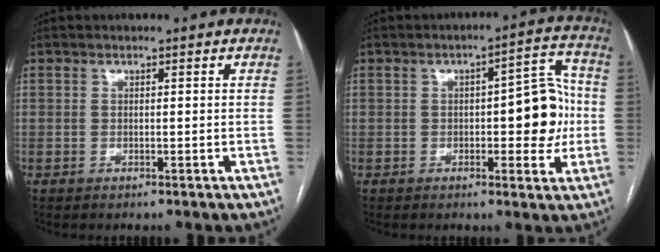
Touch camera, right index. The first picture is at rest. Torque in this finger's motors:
{"motor_torque": [0.63, -0.18, 0.34, 0.08]}